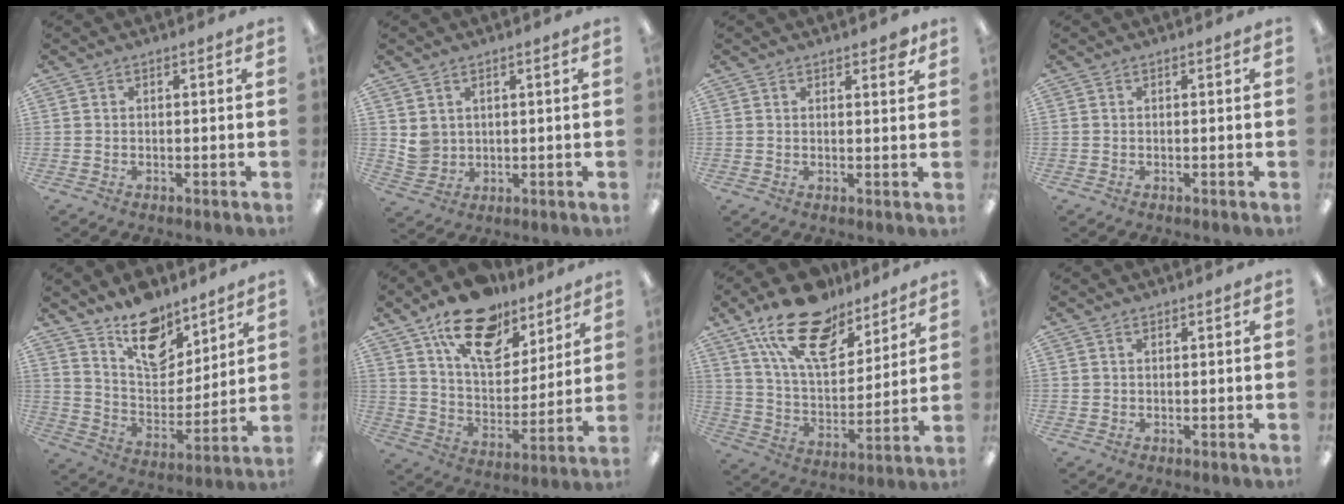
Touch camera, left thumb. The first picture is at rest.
{"total": 4.2, "force": [2.3, 3.5, 0.6], "torque": [-0.015, -0.005, 0.044]}
{"total": 2.4, "force": [1.9, 0.8, 1.3], "torque": [-0.012, -0.005, 0.030]}
{"total": 0.0}
{"total": 15.0, "force": [11.3, 7.9, 5.9], "torque": [-0.077, -0.079, 0.203]}
{"total": 18.9, "force": [12.8, 9.6, 10.0], "torque": [-0.161, -0.069, 0.223]}
{"total": 20.8, "force": [14.2, 9.8, 11.6], "torque": [-0.206, -0.073, 0.252]}
{"total": 0.7, "force": [0.5, 0.5, 0.1], "torque": [-0.002, 0.003, 0.008]}